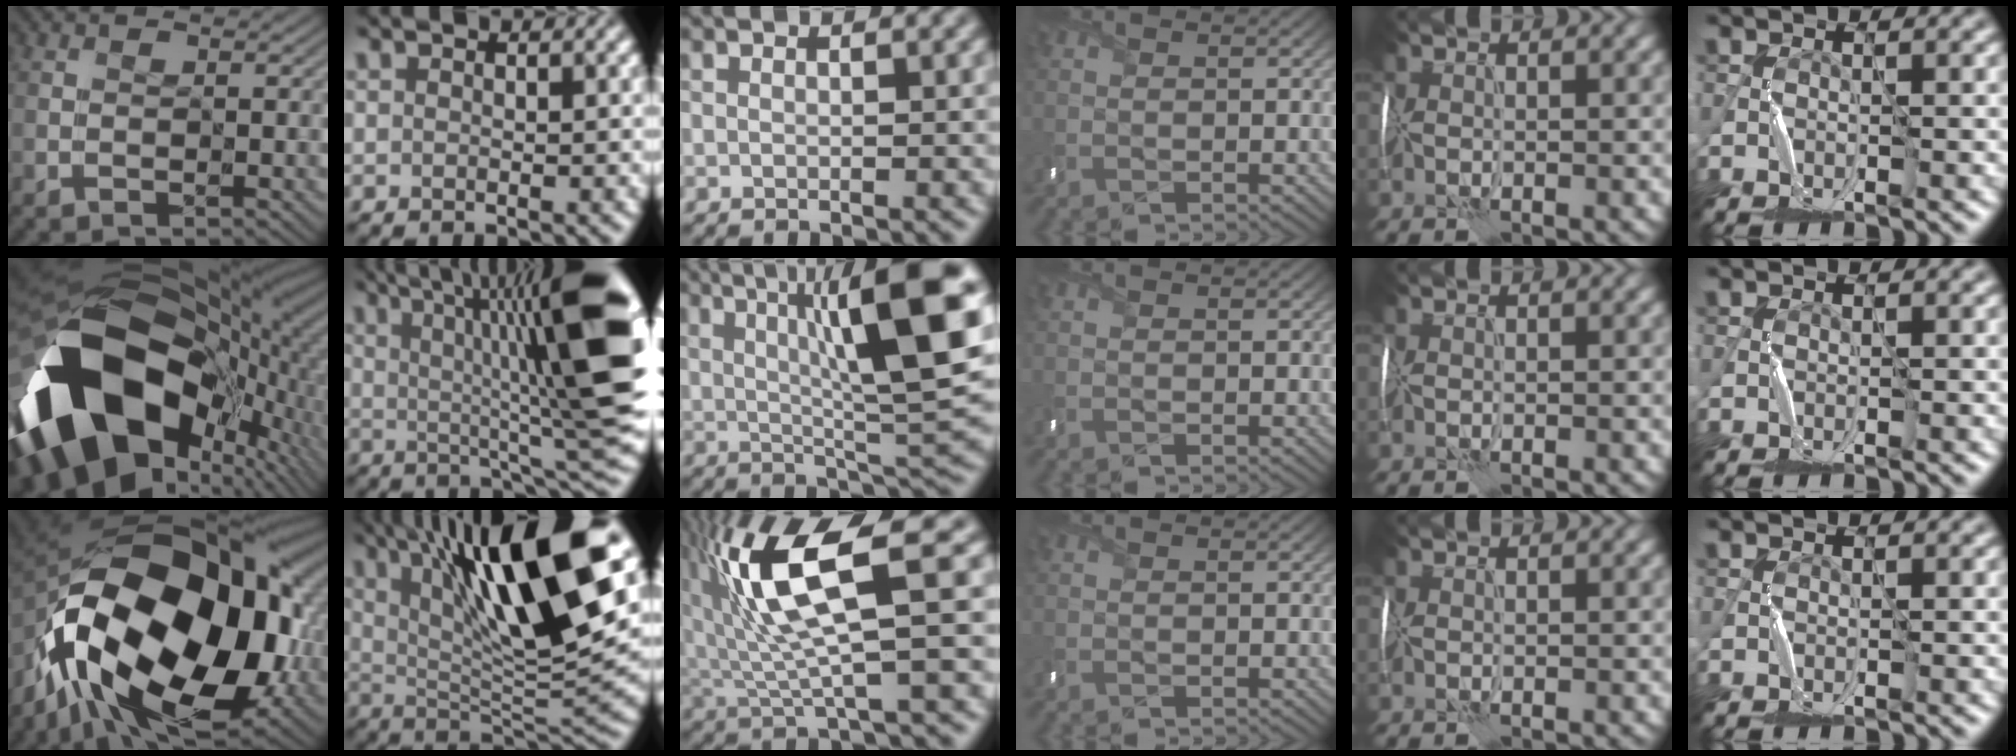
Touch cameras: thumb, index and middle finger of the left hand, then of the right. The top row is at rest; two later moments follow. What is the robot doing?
{"motion": "wrap", "object": "ribbon"}